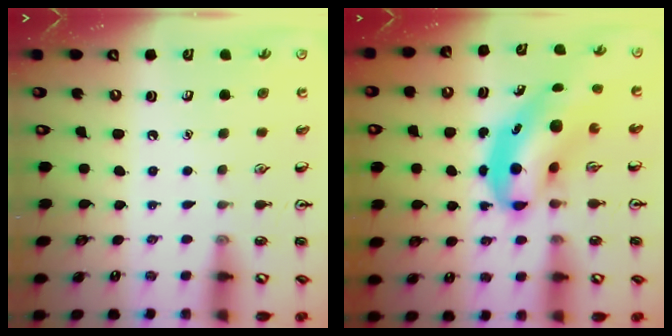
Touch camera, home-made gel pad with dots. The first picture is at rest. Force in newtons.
{"total": 8.0, "press": 7.8, "slide": 2.1}